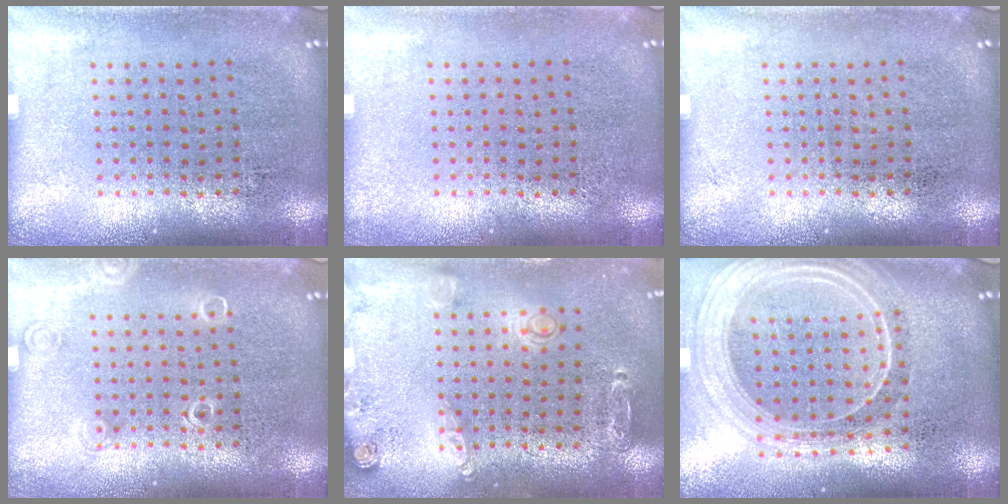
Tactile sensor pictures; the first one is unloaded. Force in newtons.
{"total": 0.0}
{"total": 0.0}
{"total": 1.0, "press": 1.0, "slide": 0.2}
{"total": 1.5, "press": 1.5, "slide": 0.3}
{"total": 2.3, "press": 2.0, "slide": 1.1}